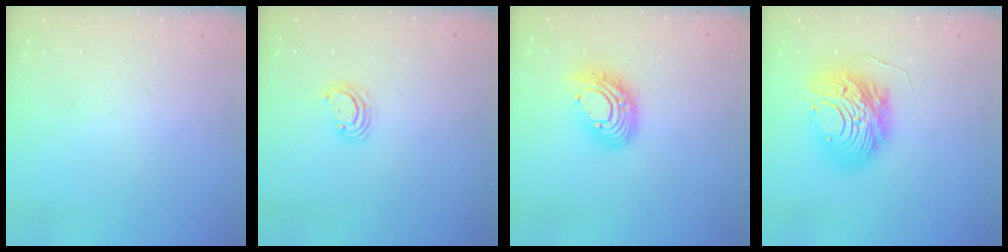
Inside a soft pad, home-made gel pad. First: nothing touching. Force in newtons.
{"total": 4.1, "press": 4.1, "slide": 0.4}
{"total": 13.4, "press": 13.4, "slide": 1.3}
{"total": 14.9, "press": 14.8, "slide": 1.4}